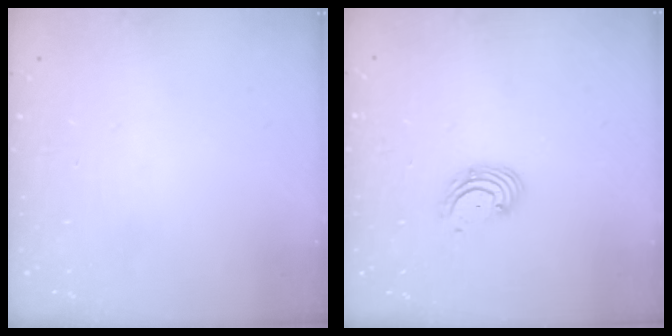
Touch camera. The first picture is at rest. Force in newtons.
{"total": 2.9, "press": 2.9, "slide": 0.1}